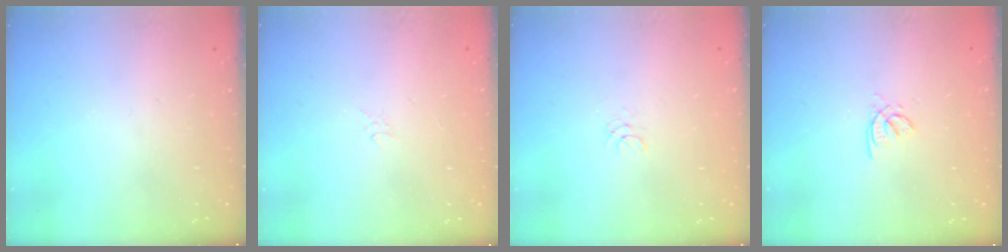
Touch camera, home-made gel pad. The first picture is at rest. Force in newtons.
{"total": 1.3, "press": 1.3, "slide": 0.1}
{"total": 1.1, "press": 1.1, "slide": 0.1}
{"total": 1.9, "press": 1.8, "slide": 0.4}